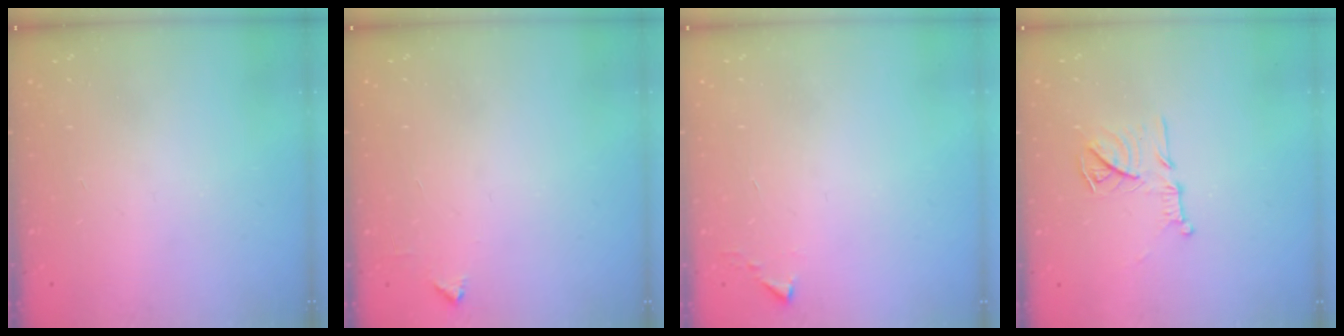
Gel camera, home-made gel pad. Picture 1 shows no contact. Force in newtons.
{"total": 2.1, "press": 2.1, "slide": 0.3}
{"total": 1.1, "press": 1.1, "slide": 0.1}
{"total": 12.5, "press": 12.5, "slide": 0.8}